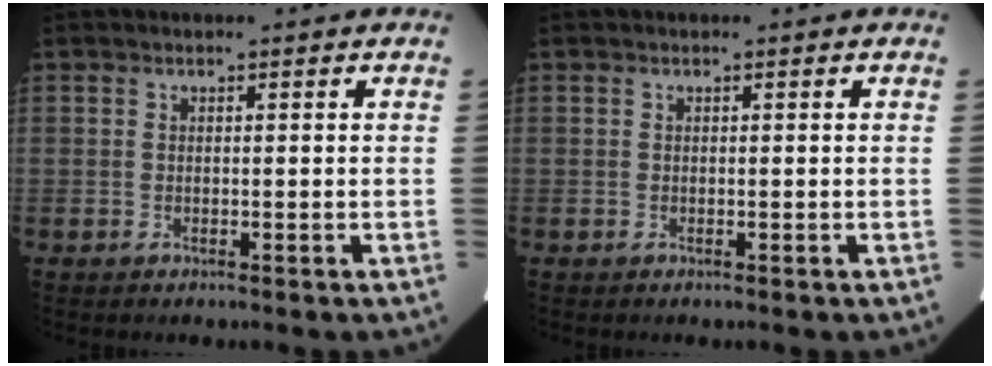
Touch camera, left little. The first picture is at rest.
{"total": 0.0}